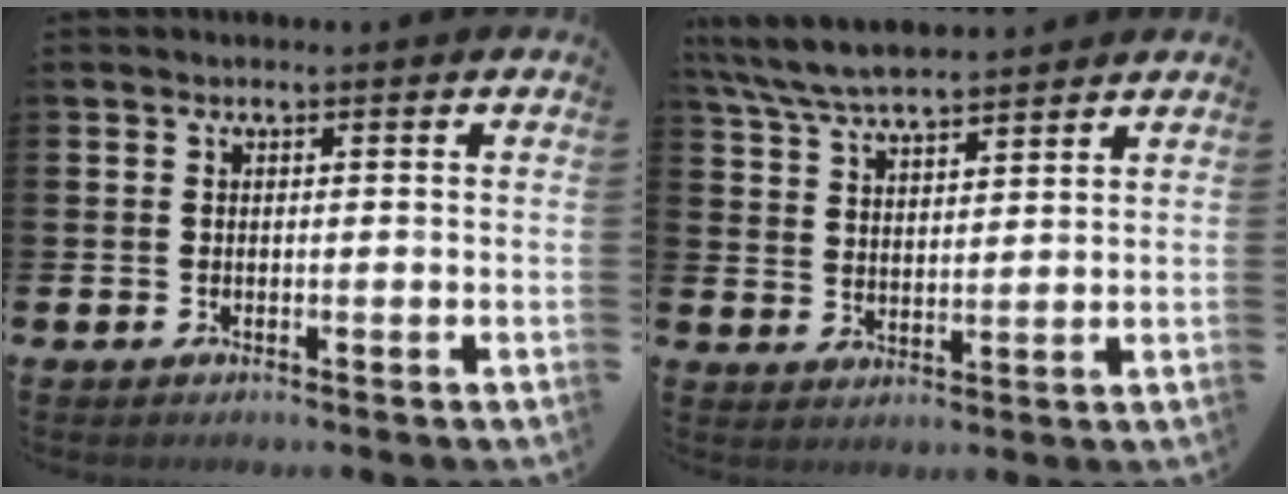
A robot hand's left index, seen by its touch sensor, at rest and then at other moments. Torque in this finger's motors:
{"motor_torque": [0.19, -0.73, 1.04, 0.21]}